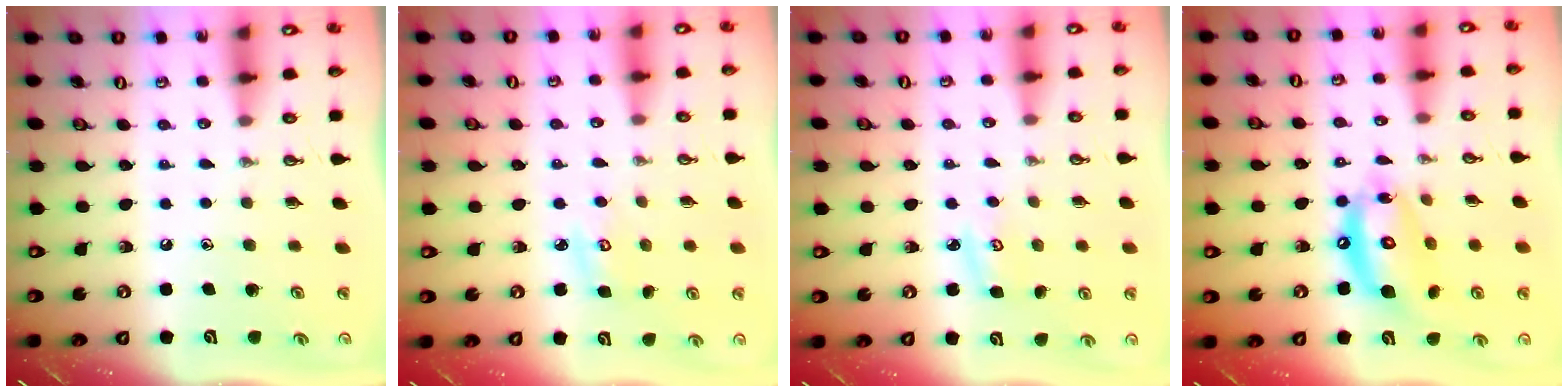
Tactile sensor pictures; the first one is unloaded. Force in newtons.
{"total": 4.9, "press": 4.9, "slide": 0.4}
{"total": 3.9, "press": 3.9, "slide": 0.3}
{"total": 13.5, "press": 13.4, "slide": 1.3}